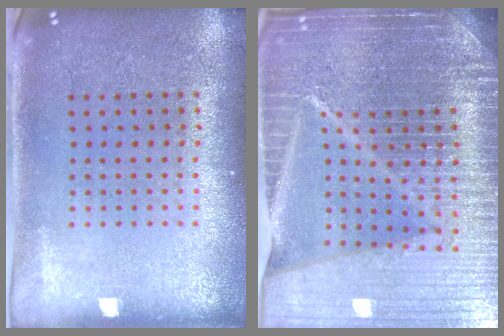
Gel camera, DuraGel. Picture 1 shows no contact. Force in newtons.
{"total": 7.2, "press": 6.1, "slide": 3.7}